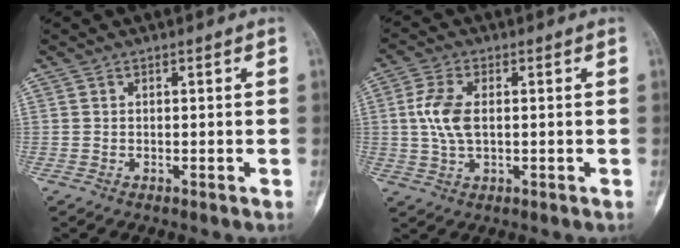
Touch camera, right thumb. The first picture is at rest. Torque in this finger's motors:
{"motor_torque": [1.43, 1.29, 0.75, -0.79, 0.39]}